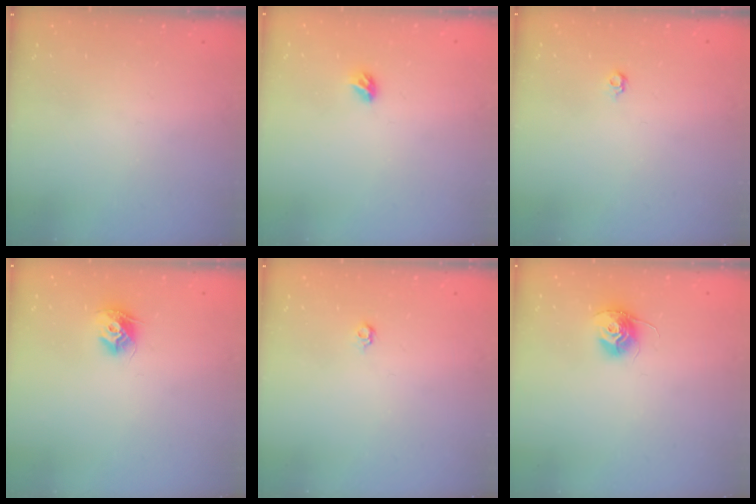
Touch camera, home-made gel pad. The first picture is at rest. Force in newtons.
{"total": 3.3, "press": 3.2, "slide": 0.8}
{"total": 3.9, "press": 3.8, "slide": 0.8}
{"total": 9.1, "press": 9.1, "slide": 0.3}
{"total": 3.9, "press": 3.8, "slide": 0.8}
{"total": 11.2, "press": 11.2, "slide": 0.7}